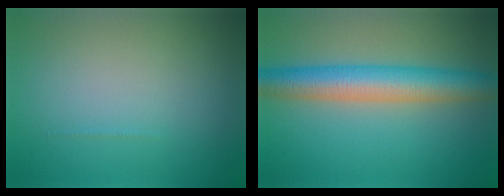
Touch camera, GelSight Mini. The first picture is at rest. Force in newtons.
{"total": 6.8, "press": 6.8, "slide": 0.2}